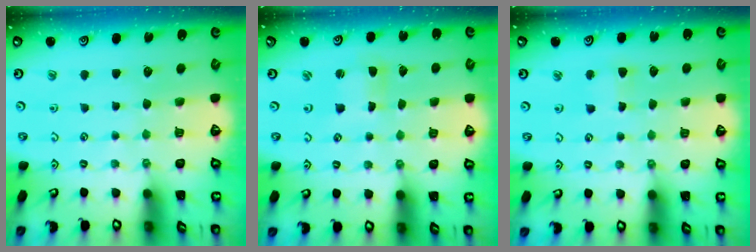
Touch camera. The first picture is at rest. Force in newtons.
{"total": 2.2, "press": 2.2, "slide": 0.3}
{"total": 2.2, "press": 2.2, "slide": 0.2}